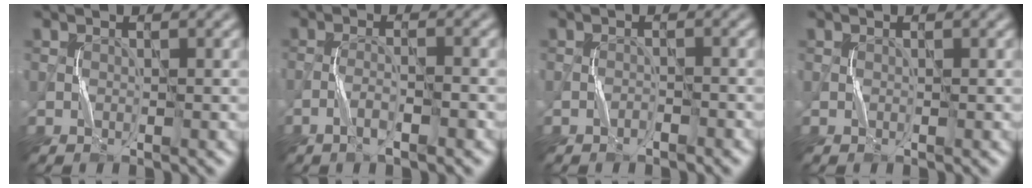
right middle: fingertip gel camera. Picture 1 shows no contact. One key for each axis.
{"total": 2.4, "fx": -1.6, "fy": 0.0, "fz": 1.9, "tx": -0.041, "ty": 0.006, "tz": -0.029}
{"total": 0.7, "fx": -0.7, "fy": 0.1, "fz": 0.2, "tx": -0.004, "ty": 0.003, "tz": -0.010}
{"total": 0.0}